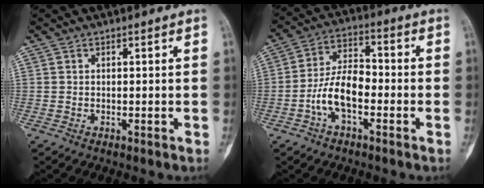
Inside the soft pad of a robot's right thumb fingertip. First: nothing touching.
{"total": 9.5, "force": [-3.0, 4.6, 7.7], "torque": [-0.145, 0.038, -0.062]}